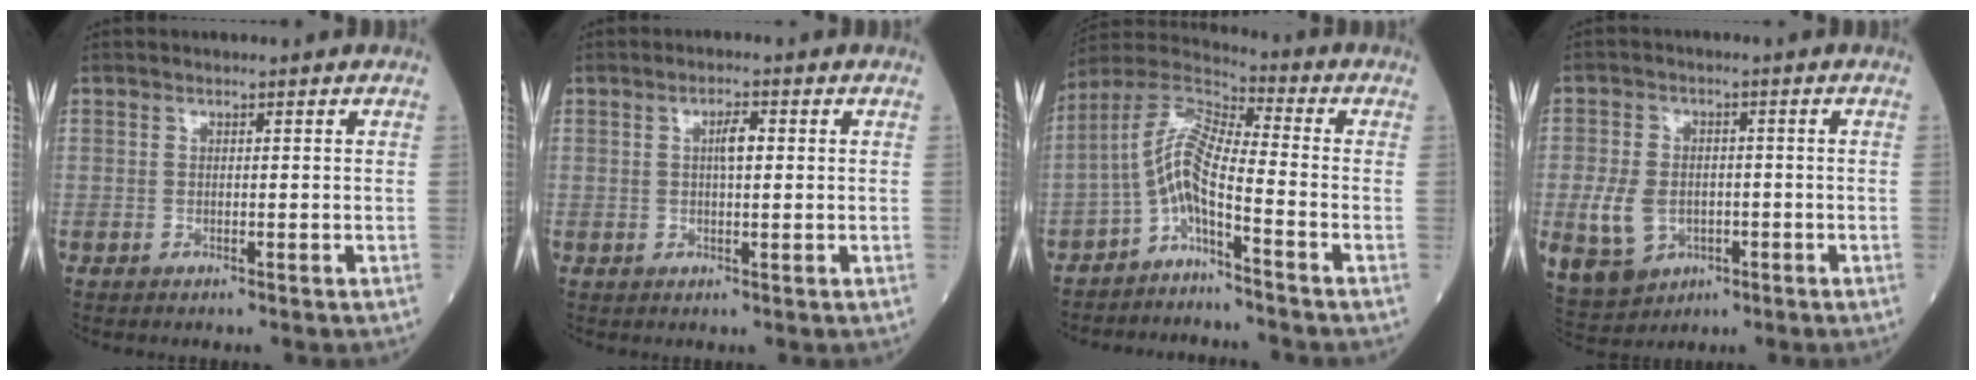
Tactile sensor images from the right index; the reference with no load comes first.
{"total": 2.5, "force": [0.6, 0.5, 2.3], "torque": [-0.044, 0.005, 0.012]}
{"total": 7.4, "force": [-3.5, 1.2, 6.5], "torque": [-0.139, 0.028, -0.071]}
{"total": 11.6, "force": [-3.1, 9.1, 6.5], "torque": [-0.164, 0.003, -0.037]}